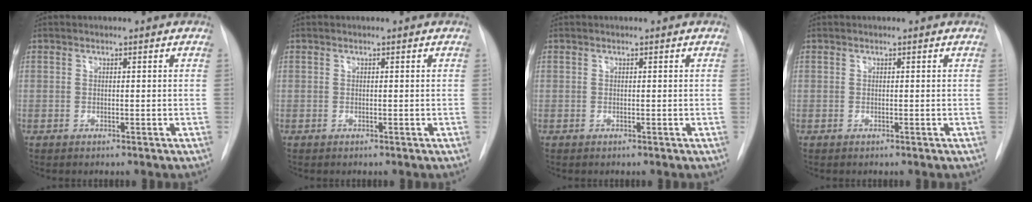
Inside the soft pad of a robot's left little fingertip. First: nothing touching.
{"total": 0.0}
{"total": 0.0}
{"total": 0.0}